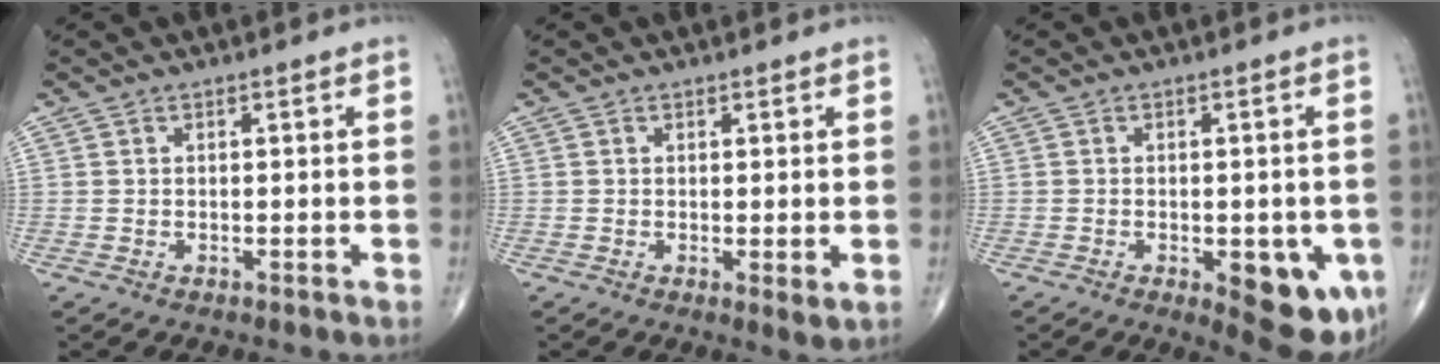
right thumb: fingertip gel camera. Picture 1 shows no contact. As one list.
[{"total": 2.1, "force": [0.0, 0.6, 2.0], "torque": [-0.034, -0.010, -0.001]}, {"total": 11.4, "force": [-3.7, 4.7, 9.6], "torque": [-0.100, -0.006, -0.036]}]